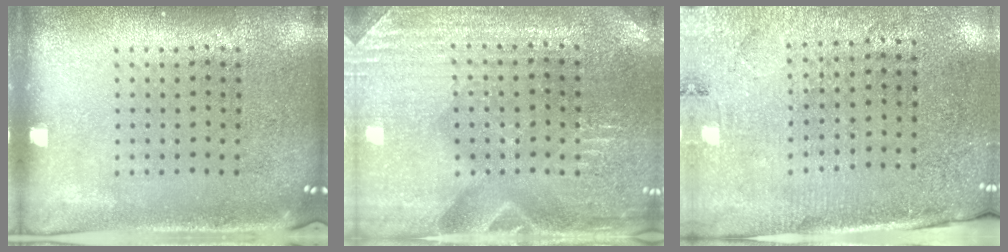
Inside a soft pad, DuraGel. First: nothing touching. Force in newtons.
{"total": 3.2, "press": 3.1, "slide": 0.4}
{"total": 2.8, "press": 2.6, "slide": 1.2}